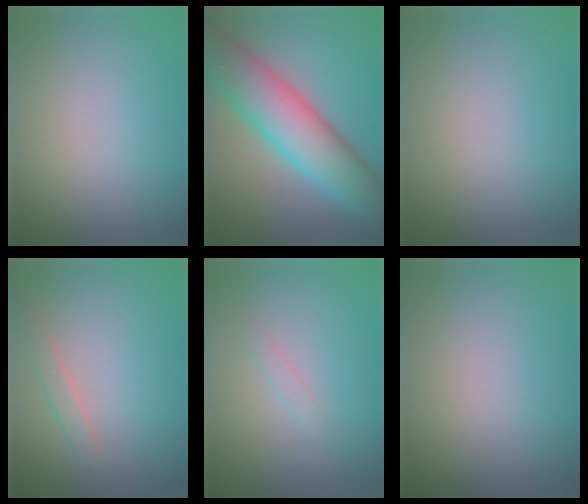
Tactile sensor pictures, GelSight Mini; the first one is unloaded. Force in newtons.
{"total": 10.3, "press": 10.3, "slide": 0.4}
{"total": 0.0}
{"total": 1.3, "press": 1.3, "slide": 0.1}
{"total": 0.7, "press": 0.7, "slide": 0.0}
{"total": 0.0}